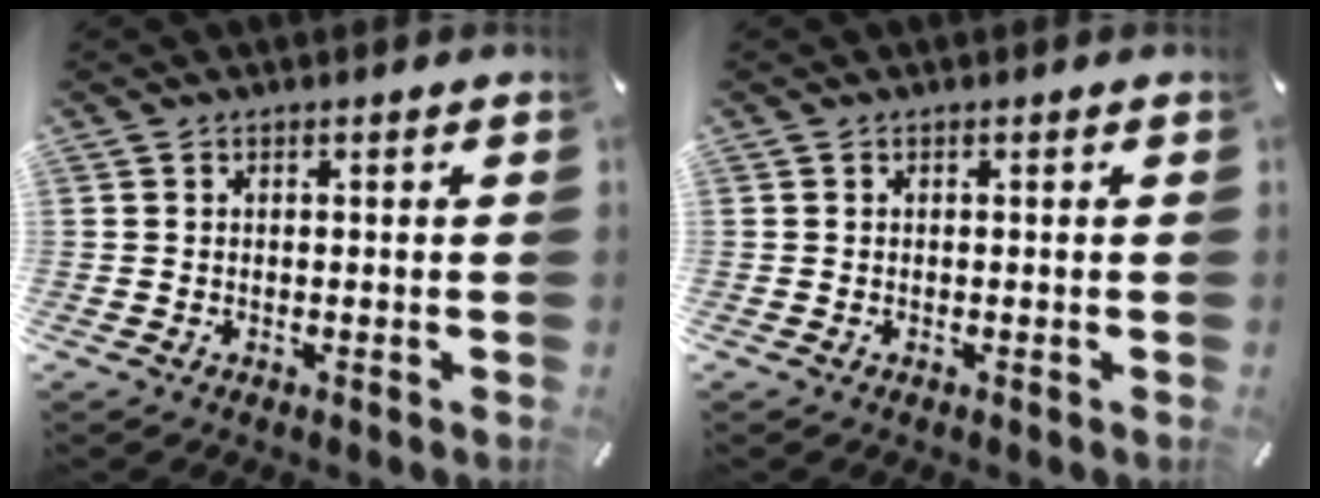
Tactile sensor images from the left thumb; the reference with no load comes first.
{"total": 0.0}